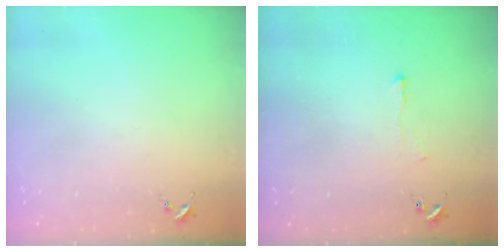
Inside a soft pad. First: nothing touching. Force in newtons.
{"total": 3.9, "press": 3.8, "slide": 0.5}